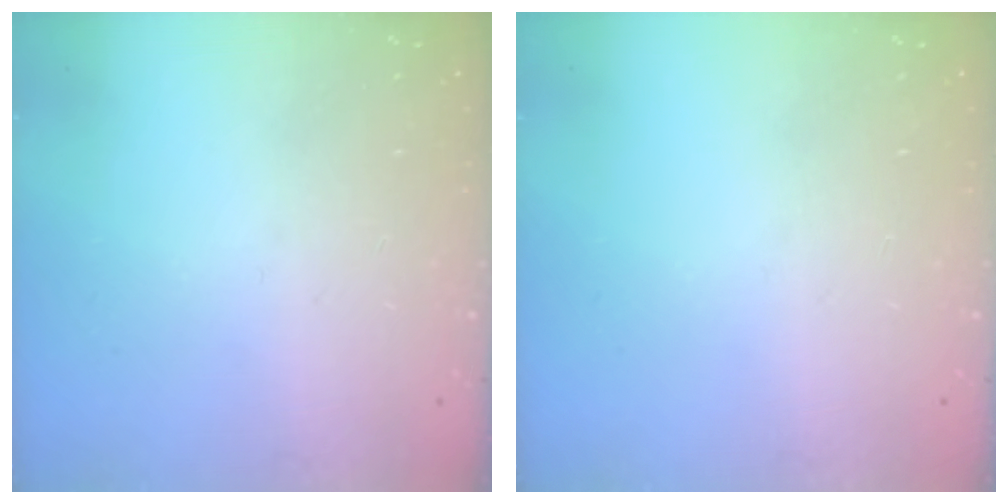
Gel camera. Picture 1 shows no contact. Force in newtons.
{"total": 0.0}